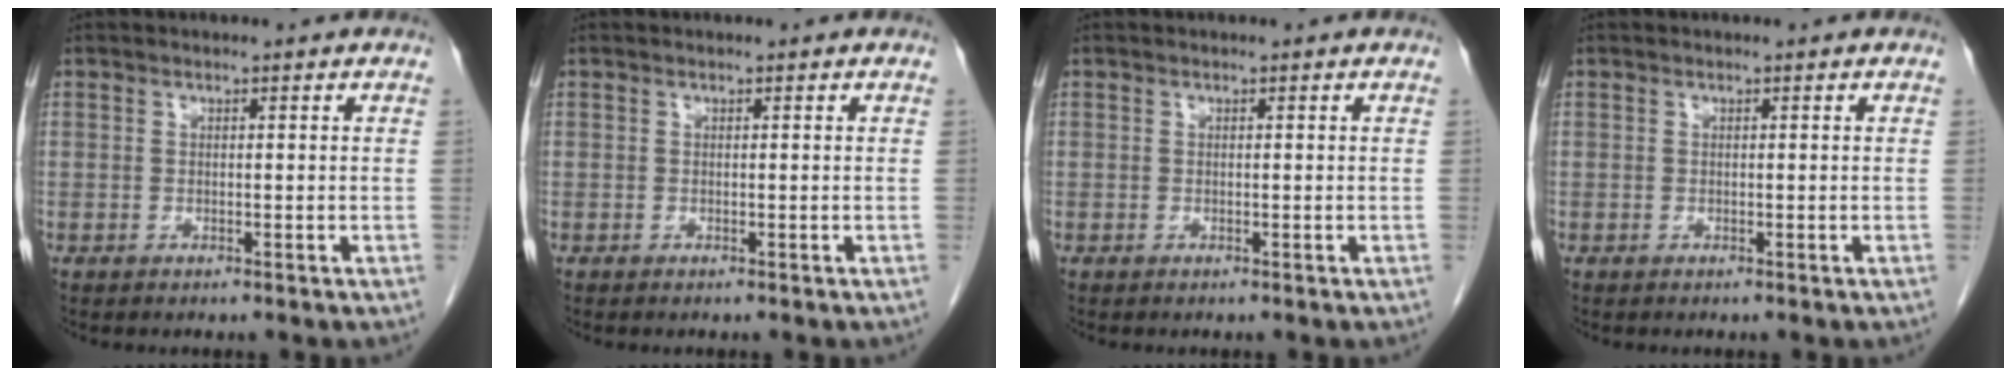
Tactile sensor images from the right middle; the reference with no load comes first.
{"total": 0.0}
{"total": 0.0}
{"total": 0.0}